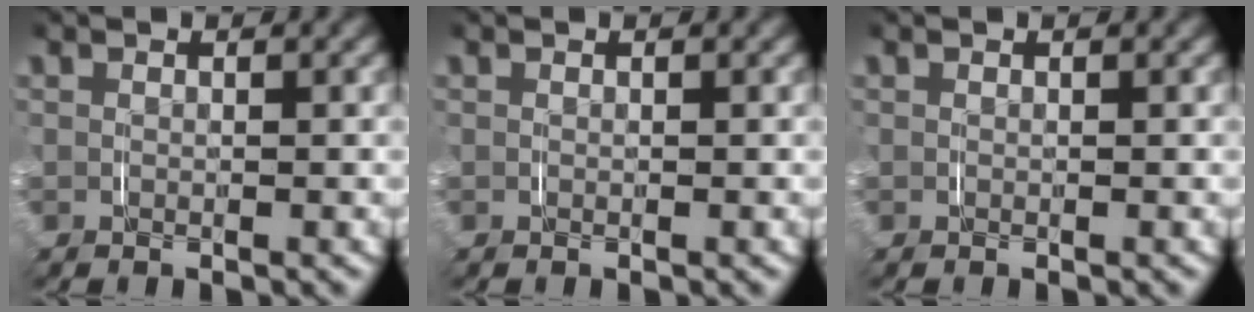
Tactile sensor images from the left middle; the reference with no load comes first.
{"total": 0.0}
{"total": 0.0}